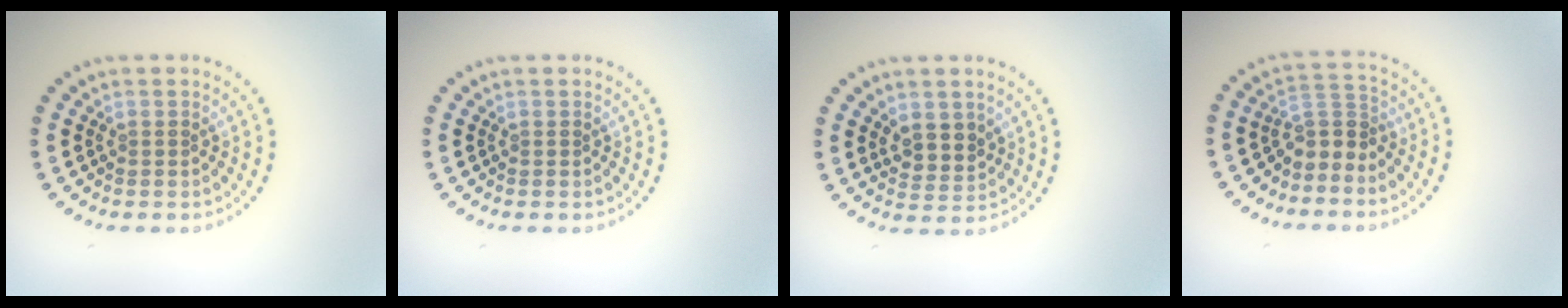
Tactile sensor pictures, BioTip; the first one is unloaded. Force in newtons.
{"total": 0.0}
{"total": 2.4, "press": 2.3, "slide": 0.9}
{"total": 2.7, "press": 2.0, "slide": 1.9}